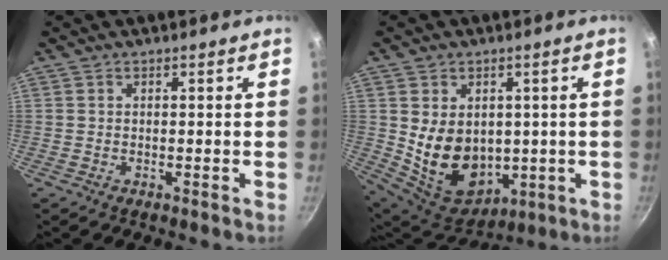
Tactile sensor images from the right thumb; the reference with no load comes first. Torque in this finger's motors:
{"motor_torque": [-1.13, 1.35, 0.71, 0.99, 0.14]}